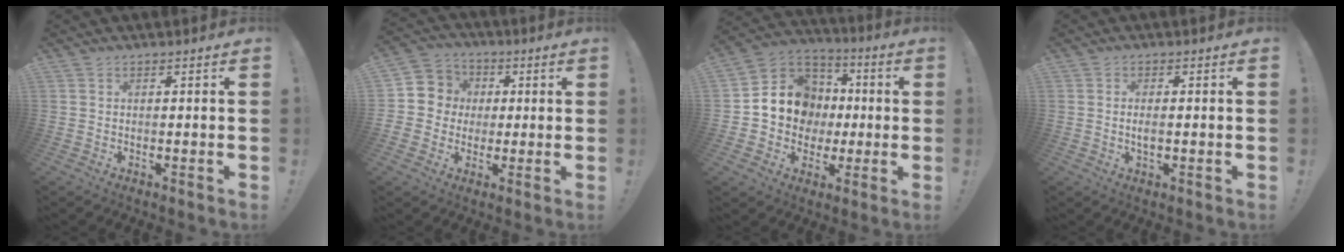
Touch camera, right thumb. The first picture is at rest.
{"total": 8.2, "force": [-0.6, 8.0, 1.7], "torque": [-0.033, 0.013, -0.005]}
{"total": 13.6, "force": [0.4, 12.4, 5.6], "torque": [-0.064, 0.003, 0.023]}
{"total": 2.5, "force": [-0.3, 1.0, 2.3], "torque": [-0.038, 0.003, -0.006]}